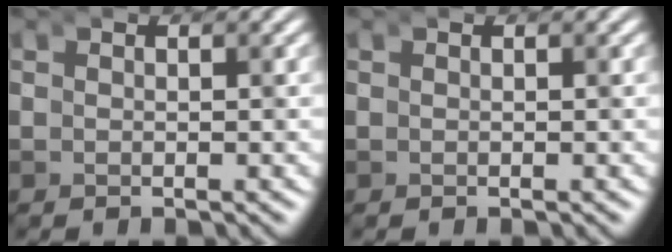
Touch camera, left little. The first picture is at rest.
{"total": 0.0}